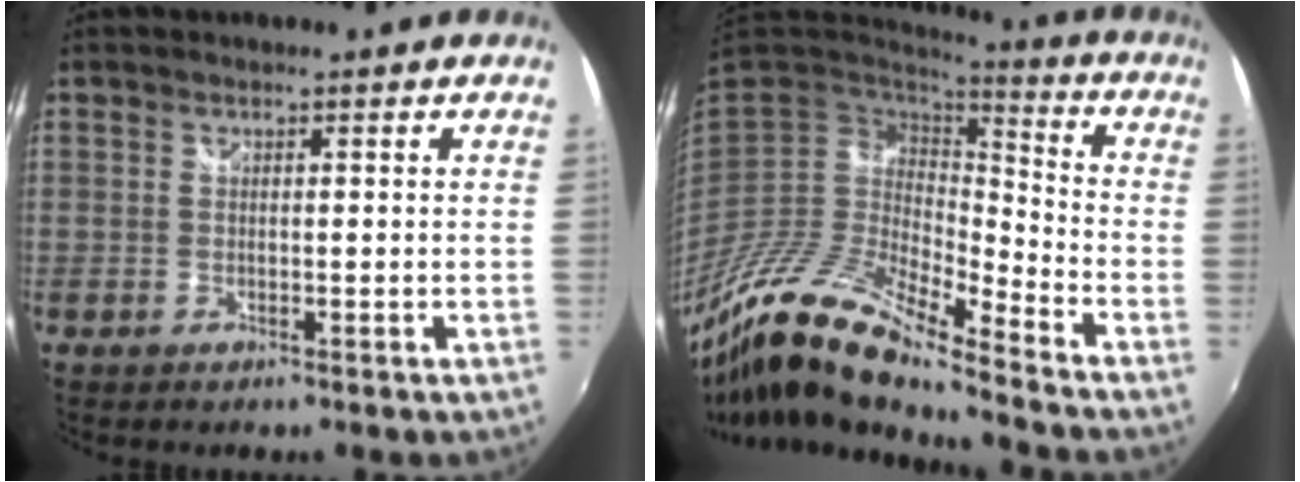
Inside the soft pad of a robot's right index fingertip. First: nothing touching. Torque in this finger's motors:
{"motor_torque": [-1.36, -0.78, -0.26, -0.13]}